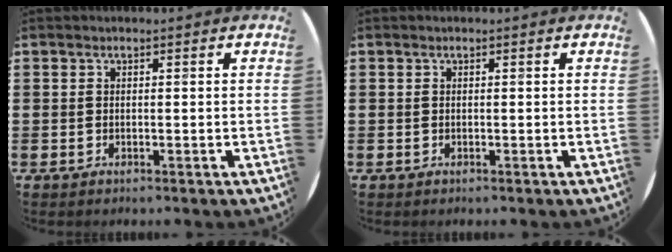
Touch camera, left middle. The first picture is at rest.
{"total": 0.0}